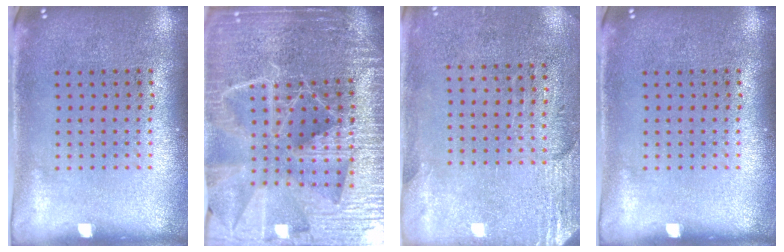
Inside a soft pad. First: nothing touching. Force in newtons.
{"total": 6.1, "press": 5.3, "slide": 3.0}
{"total": 2.8, "press": 2.4, "slide": 1.3}
{"total": 0.0}